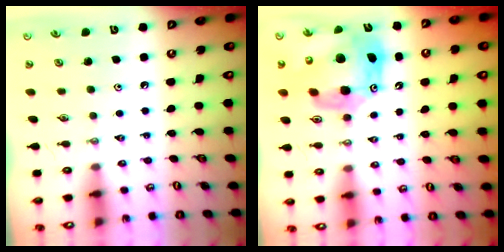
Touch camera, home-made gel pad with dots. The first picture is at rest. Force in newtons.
{"total": 17.8, "press": 17.7, "slide": 1.7}